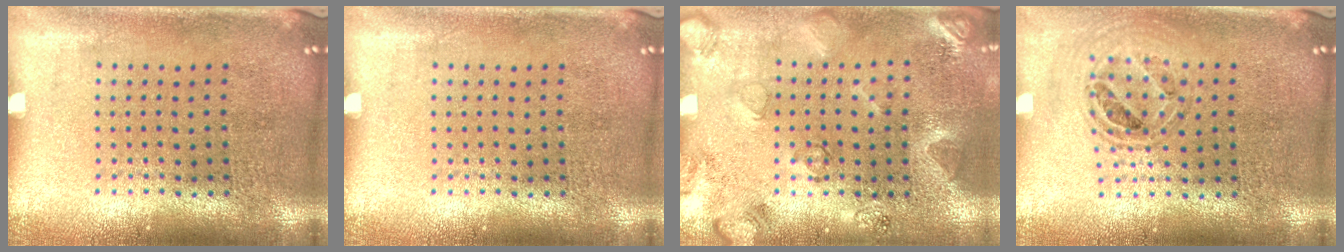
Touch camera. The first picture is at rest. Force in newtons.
{"total": 0.0}
{"total": 2.2, "press": 2.1, "slide": 0.7}
{"total": 0.8, "press": 0.7, "slide": 0.3}